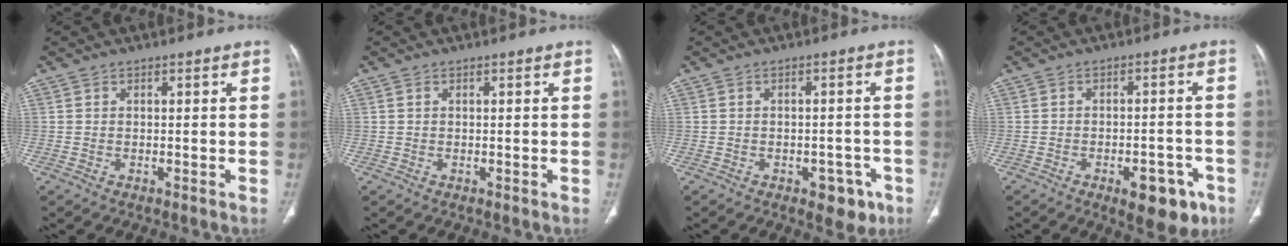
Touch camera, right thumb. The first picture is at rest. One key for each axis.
{"total": 0.0}
{"total": 5.3, "fx": -2.8, "fy": 3.2, "fz": 3.3, "tx": -0.017, "ty": 0.015, "tz": -0.030}
{"total": 9.2, "fx": -4.8, "fy": 4.3, "fz": 6.6, "tx": -0.060, "ty": 0.023, "tz": -0.055}